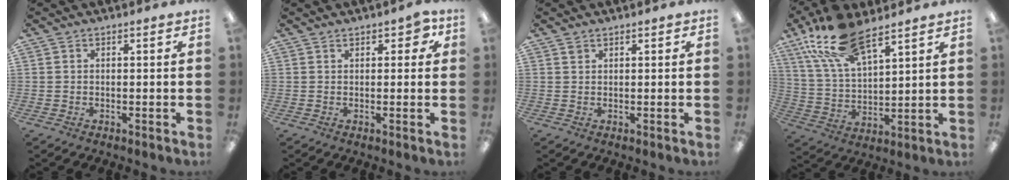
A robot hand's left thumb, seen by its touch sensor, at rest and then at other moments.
{"total": 3.4, "force": [1.4, 2.1, 2.3], "torque": [-0.029, 0.002, 0.021]}
{"total": 0.6, "force": [0.4, 0.4, -0.1], "torque": [0.001, -0.002, 0.009]}
{"total": 15.9, "force": [11.0, 6.2, 9.7], "torque": [-0.210, -0.040, 0.197]}